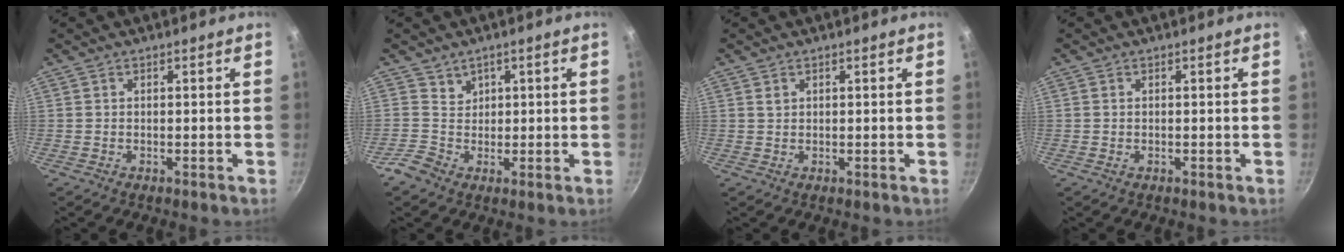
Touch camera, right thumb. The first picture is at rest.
{"total": 3.2, "force": [0.6, 3.1, 0.3], "torque": [0.023, 0.007, 0.008]}
{"total": 0.9, "force": [0.5, 0.6, 0.4], "torque": [-0.006, 0.000, 0.009]}
{"total": 0.0}